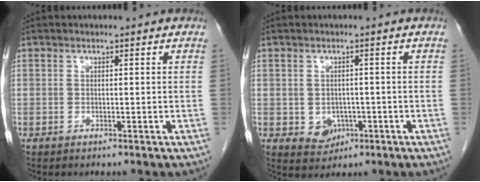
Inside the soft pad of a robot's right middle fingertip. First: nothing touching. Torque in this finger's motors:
{"motor_torque": [-0.03, 0.19, -0.07, 0.00]}